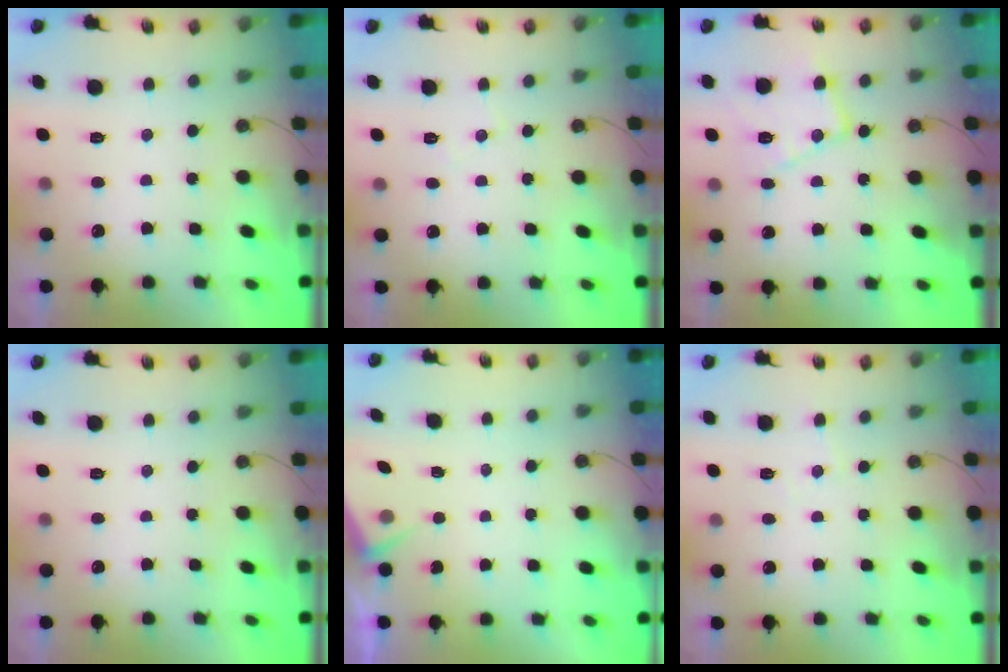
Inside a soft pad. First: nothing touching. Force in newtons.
{"total": 4.9, "press": 4.9, "slide": 0.8}
{"total": 13.0, "press": 12.9, "slide": 1.3}
{"total": 0.0}
{"total": 2.5, "press": 2.5, "slide": 0.4}
{"total": 3.6, "press": 3.5, "slide": 0.6}